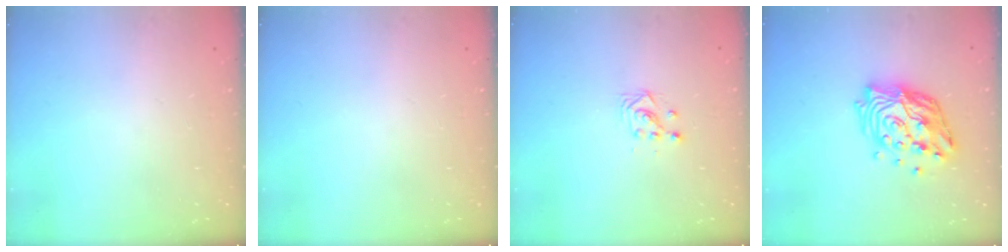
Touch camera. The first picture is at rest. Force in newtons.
{"total": 0.0}
{"total": 3.0, "press": 3.0, "slide": 0.1}
{"total": 16.5, "press": 16.4, "slide": 1.7}